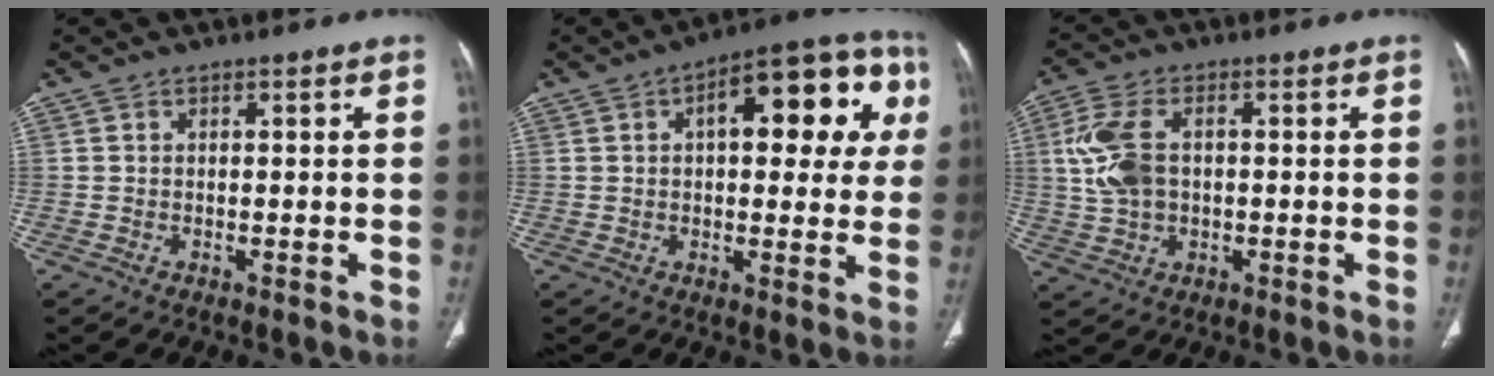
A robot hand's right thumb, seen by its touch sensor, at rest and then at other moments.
{"total": 17.9, "force": [5.0, 8.0, 15.3], "torque": [-0.154, 0.021, 0.053]}
{"total": 8.8, "force": [0.9, 5.4, 7.0], "torque": [-0.157, 0.009, 0.022]}